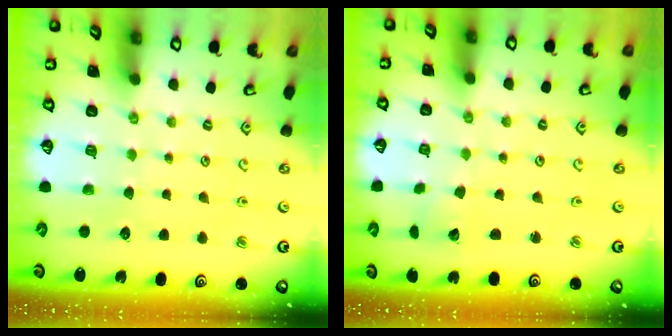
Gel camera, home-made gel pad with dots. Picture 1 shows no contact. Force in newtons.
{"total": 2.6, "press": 2.6, "slide": 0.1}